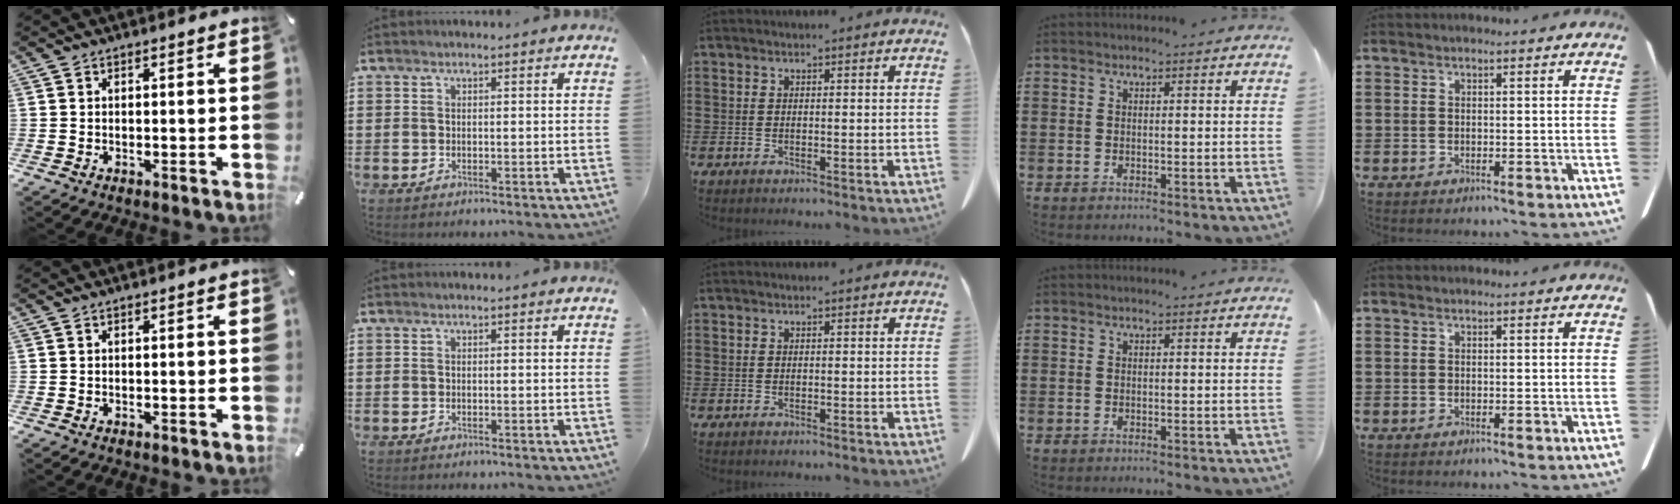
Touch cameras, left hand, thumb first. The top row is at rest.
{}